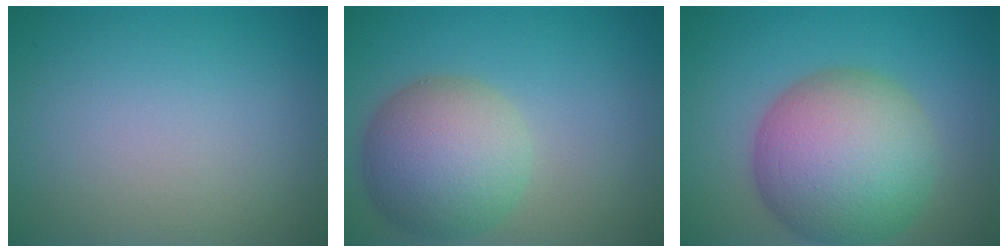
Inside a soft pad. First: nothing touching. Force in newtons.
{"total": 7.3, "press": 7.3, "slide": 0.7}
{"total": 11.0, "press": 11.0, "slide": 0.7}